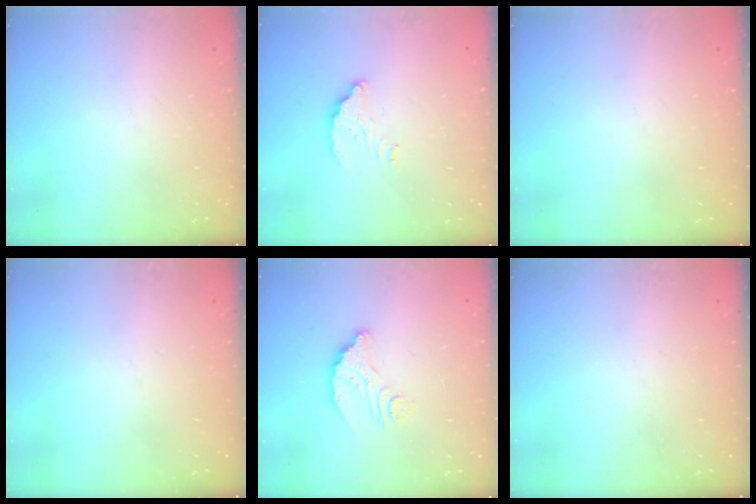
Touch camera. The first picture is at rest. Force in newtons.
{"total": 4.3, "press": 4.3, "slide": 0.1}
{"total": 0.0}
{"total": 0.0}
{"total": 7.8, "press": 7.8, "slide": 0.6}
{"total": 0.0}